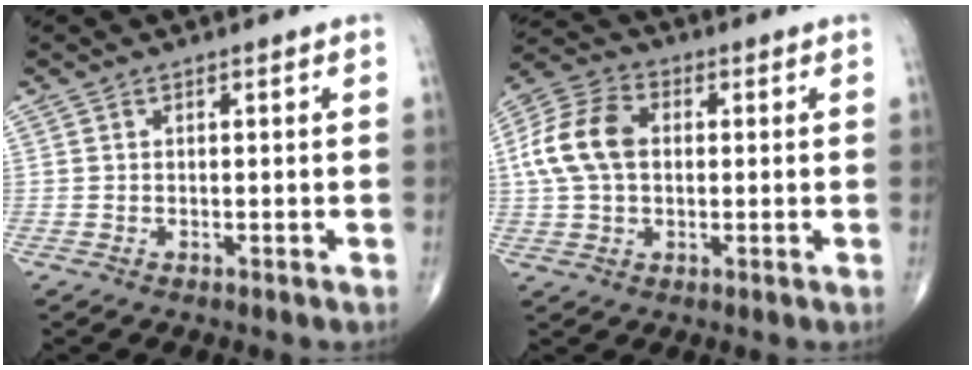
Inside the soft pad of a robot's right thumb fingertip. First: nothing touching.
{"total": 11.6, "force": [1.2, 7.9, 8.4], "torque": [-0.170, 0.027, 0.016]}